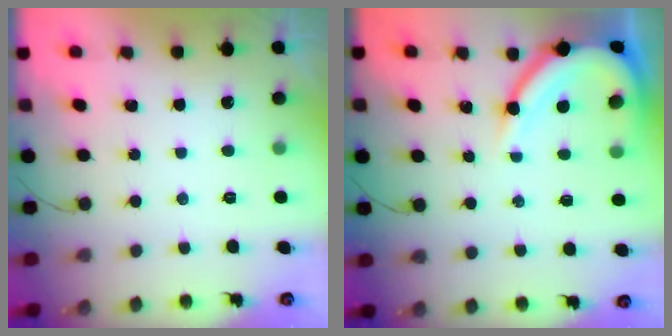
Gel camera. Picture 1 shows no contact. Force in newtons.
{"total": 9.7, "press": 9.6, "slide": 1.2}